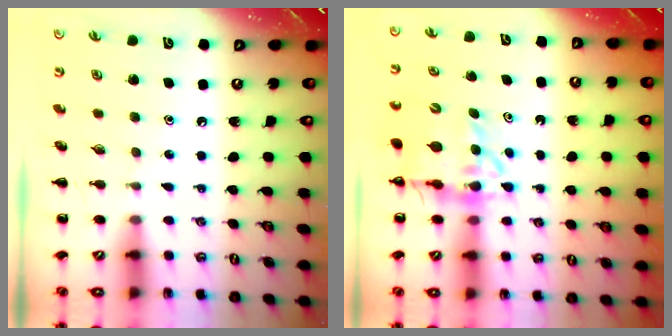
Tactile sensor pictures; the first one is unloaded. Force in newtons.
{"total": 13.5, "press": 12.9, "slide": 3.9}